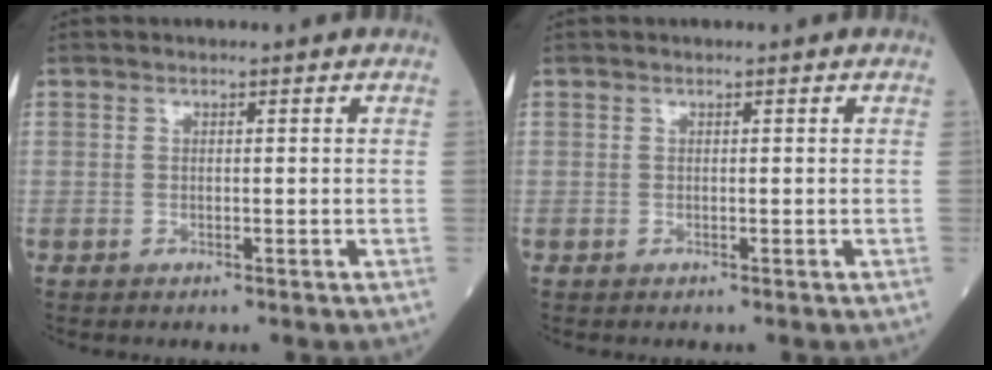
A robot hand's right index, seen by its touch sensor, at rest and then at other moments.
{"total": 0.0}